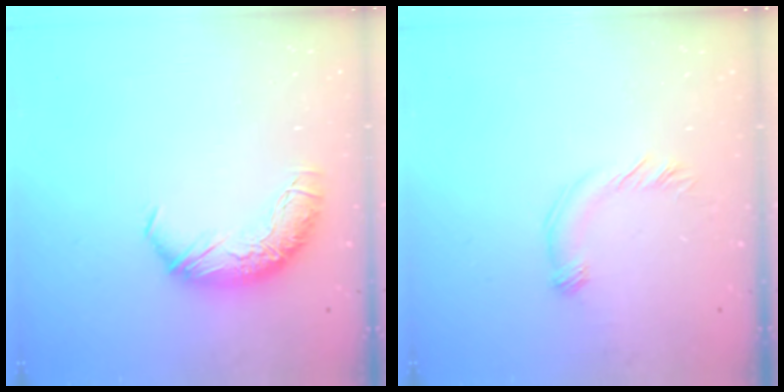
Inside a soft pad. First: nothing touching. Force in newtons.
{"total": 3.4, "press": 3.3, "slide": 0.7}